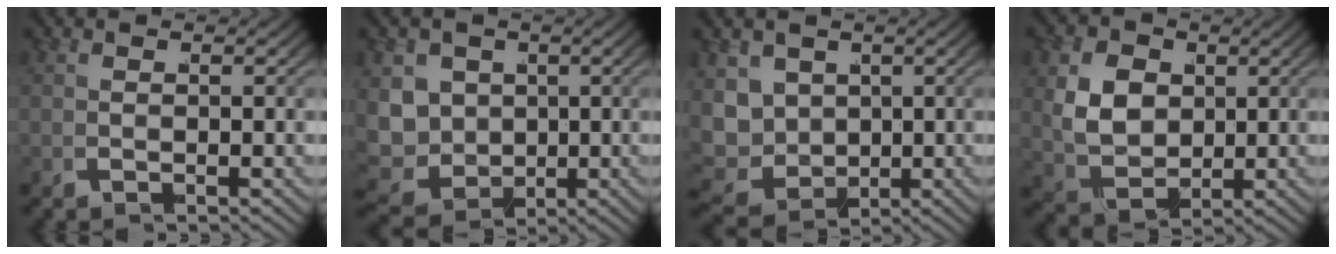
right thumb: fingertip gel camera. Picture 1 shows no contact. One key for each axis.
{"total": 10.7, "fx": -2.5, "fy": 9.1, "fz": 5.1, "tx": -0.141, "ty": -0.065, "tz": -0.031}
{"total": 8.8, "fx": -1.8, "fy": 7.4, "fz": 4.5, "tx": -0.131, "ty": -0.064, "tz": -0.016}
{"total": 8.1, "fx": 0.1, "fy": 6.3, "fz": 5.0, "tx": -0.132, "ty": -0.044, "tz": 0.017}